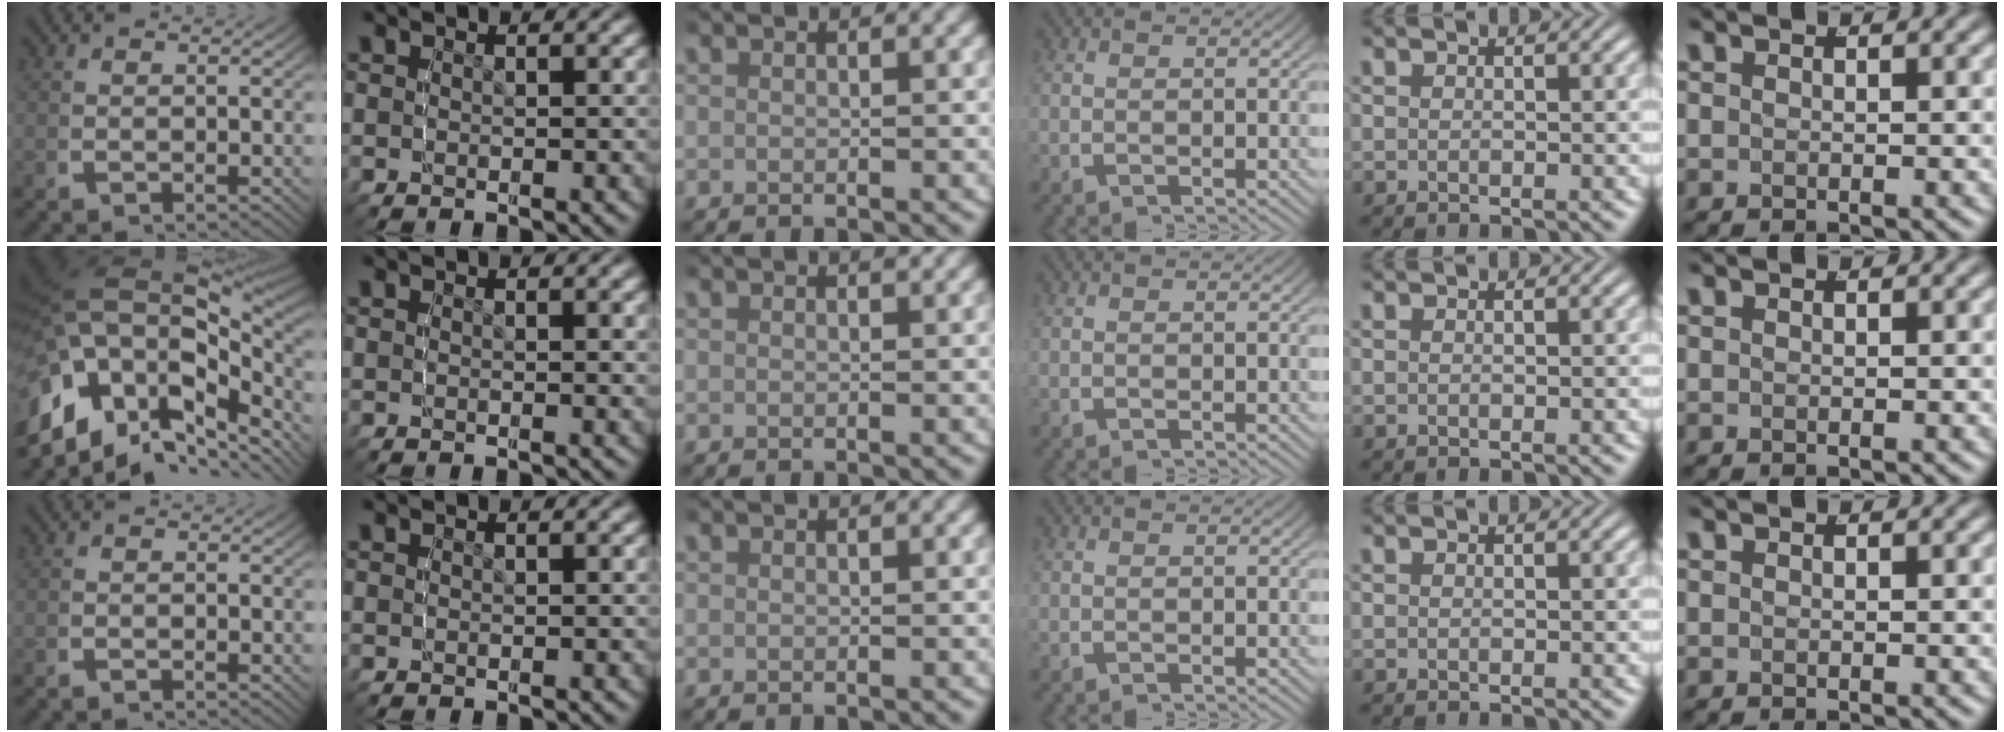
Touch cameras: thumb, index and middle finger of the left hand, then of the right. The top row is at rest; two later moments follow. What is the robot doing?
{"motion": "lift_and_place", "object": "air blower"}